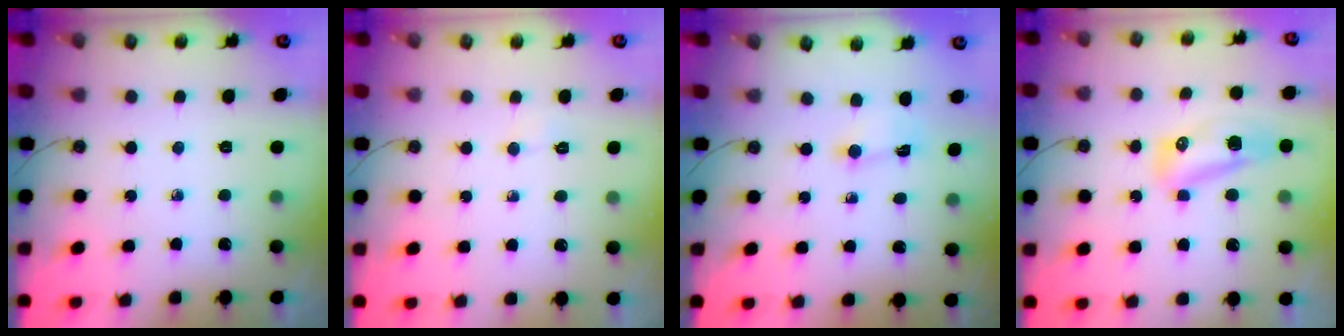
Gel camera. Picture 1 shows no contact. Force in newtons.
{"total": 2.6, "press": 2.5, "slide": 0.5}
{"total": 0.8, "press": 0.7, "slide": 0.5}
{"total": 8.2, "press": 8.1, "slide": 1.2}